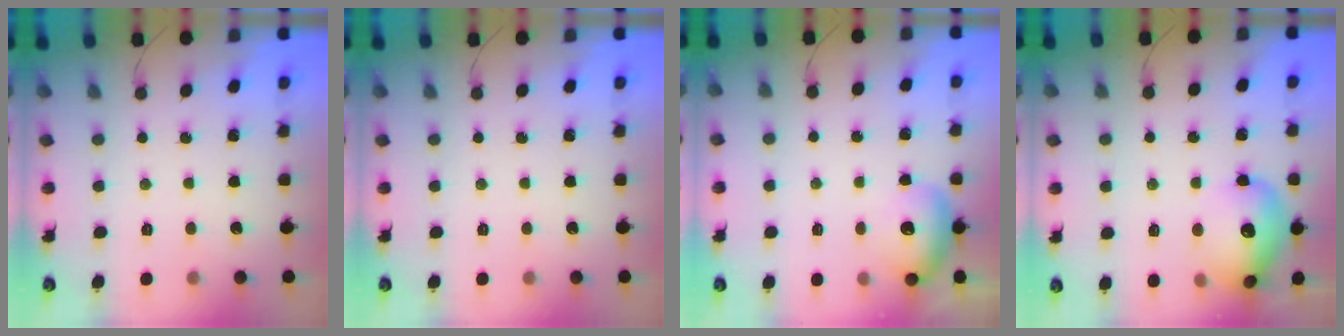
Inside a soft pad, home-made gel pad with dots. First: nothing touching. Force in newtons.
{"total": 0.0}
{"total": 13.0, "press": 11.7, "slide": 5.5}
{"total": 16.0, "press": 15.9, "slide": 1.8}